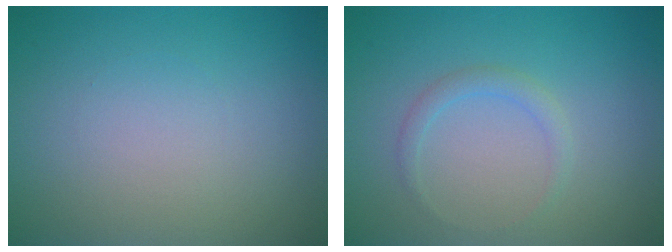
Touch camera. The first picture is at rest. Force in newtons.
{"total": 1.3, "press": 1.3, "slide": 0.1}